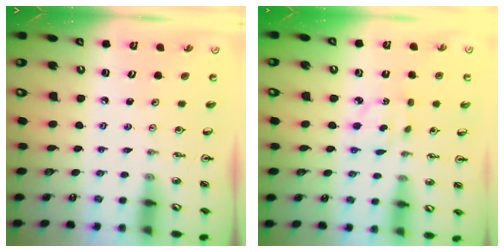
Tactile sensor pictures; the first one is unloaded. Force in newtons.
{"total": 2.6, "press": 2.5, "slide": 0.3}